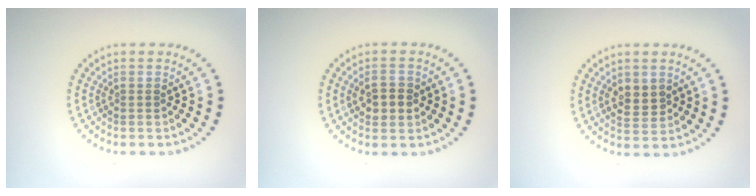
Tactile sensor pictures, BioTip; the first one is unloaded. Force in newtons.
{"total": 2.5, "press": 2.5, "slide": 0.3}
{"total": 2.3, "press": 2.2, "slide": 0.3}